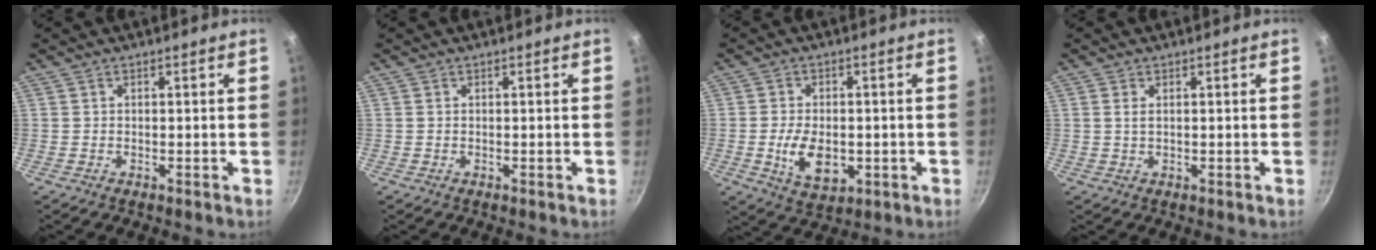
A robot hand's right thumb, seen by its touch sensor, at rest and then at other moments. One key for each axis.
{"total": 0.0}
{"total": 9.0, "fx": -1.6, "fy": 5.6, "fz": 6.8, "tx": -0.107, "ty": -0.002, "tz": -0.018}
{"total": 1.4, "fx": 0.4, "fy": 0.7, "fz": 1.2, "tx": -0.023, "ty": 0.000, "tz": 0.007}